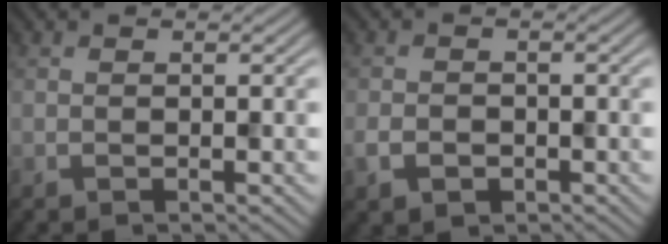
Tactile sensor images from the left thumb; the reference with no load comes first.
{"total": 2.6, "force": [-1.2, 2.0, 1.2], "torque": [-0.028, -0.006, -0.027]}